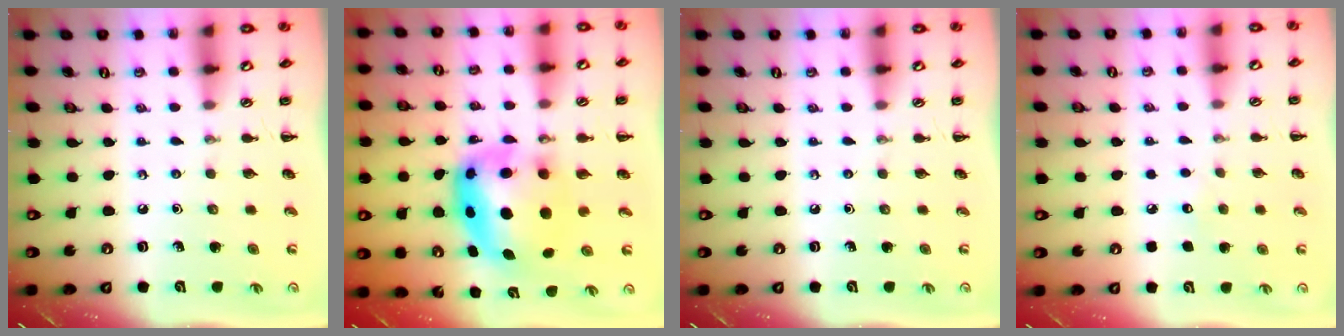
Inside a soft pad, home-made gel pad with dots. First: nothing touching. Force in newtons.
{"total": 9.0, "press": 8.7, "slide": 2.1}
{"total": 0.0}
{"total": 4.3, "press": 4.2, "slide": 1.0}